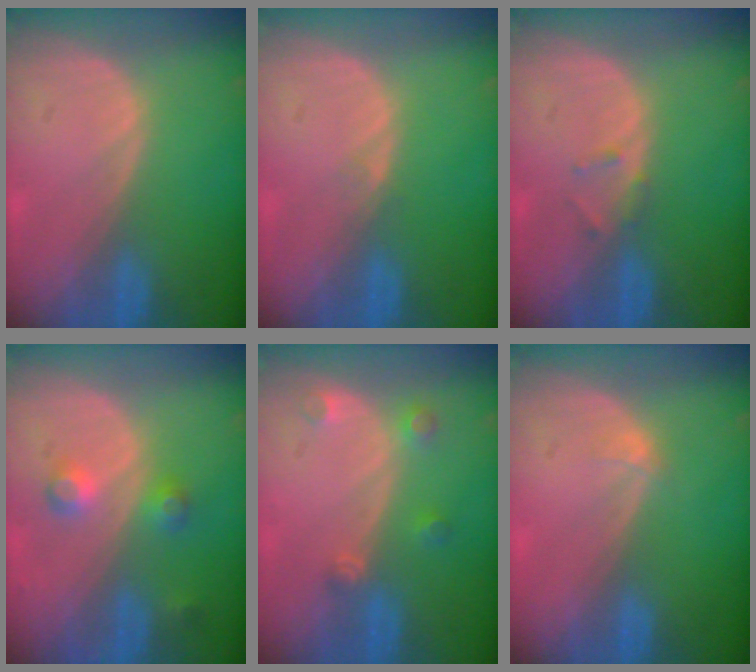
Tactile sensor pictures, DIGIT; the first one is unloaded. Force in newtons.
{"total": 0.7, "press": 0.7, "slide": 0.1}
{"total": 1.3, "press": 1.3, "slide": 0.4}
{"total": 3.7, "press": 3.7, "slide": 0.4}
{"total": 2.6, "press": 2.6, "slide": 0.2}
{"total": 0.7, "press": 0.7, "slide": 0.1}